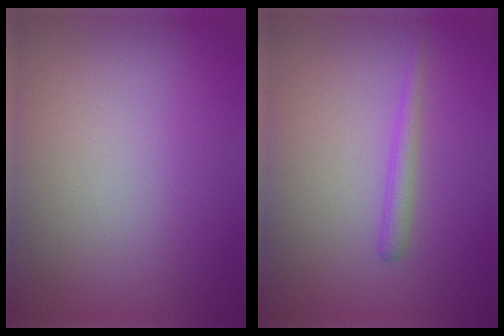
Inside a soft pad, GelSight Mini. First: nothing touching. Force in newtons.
{"total": 1.3, "press": 1.3, "slide": 0.1}